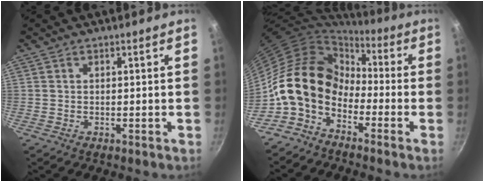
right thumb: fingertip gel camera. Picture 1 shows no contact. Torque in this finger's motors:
{"motor_torque": [2.24, 2.77, 1.35, -1.42, 0.22]}